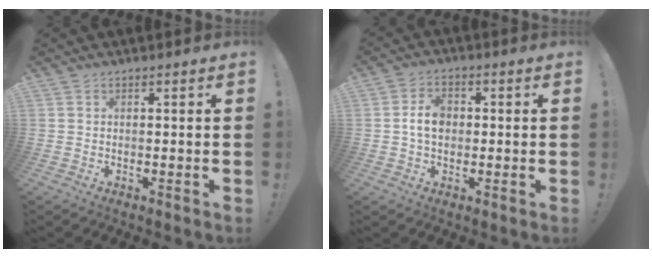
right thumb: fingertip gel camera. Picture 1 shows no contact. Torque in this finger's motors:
{"motor_torque": [0.87, 0.83, 0.83, -0.11, 0.21]}